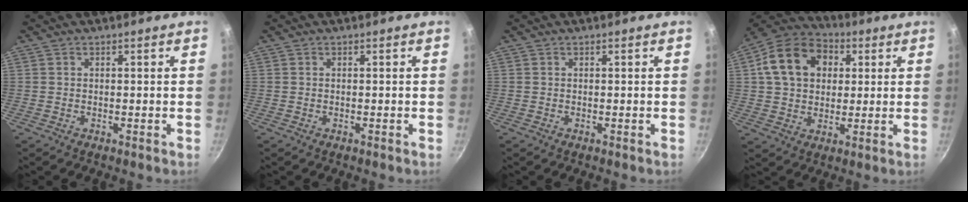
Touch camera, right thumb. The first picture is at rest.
{"total": 0.0}
{"total": 0.0}
{"total": 14.9, "force": [3.7, 11.4, 8.8], "torque": [-0.129, 0.020, 0.050]}